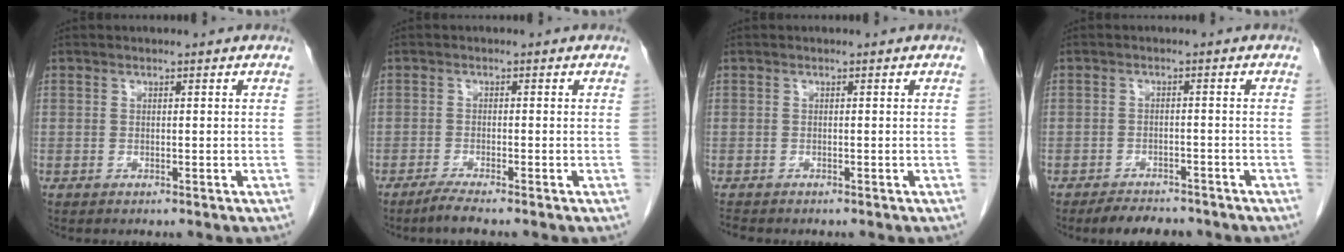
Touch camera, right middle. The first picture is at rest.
{"total": 2.5, "force": [-2.0, -0.4, 1.3], "torque": [-0.034, -0.006, -0.042]}
{"total": 1.1, "force": [-1.0, 0.2, 0.2], "torque": [-0.010, -0.003, -0.016]}
{"total": 5.4, "force": [-4.7, 2.1, 1.8], "torque": [-0.024, -0.002, -0.068]}